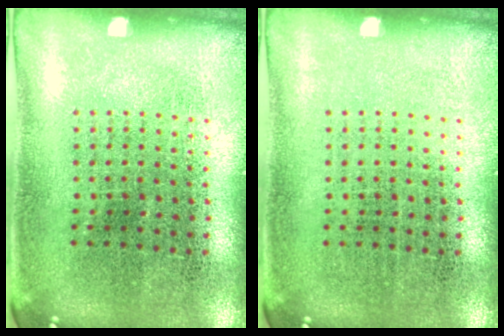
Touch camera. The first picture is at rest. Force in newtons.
{"total": 0.0}